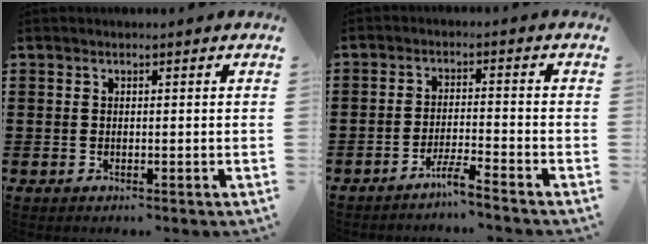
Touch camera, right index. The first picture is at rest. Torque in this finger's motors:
{"motor_torque": [-0.12, 0.17, -0.03, 0.01]}